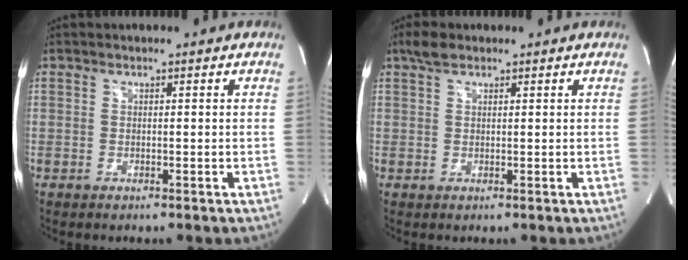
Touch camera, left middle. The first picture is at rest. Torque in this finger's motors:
{"motor_torque": [-0.09, 0.08, -0.39, -0.03]}